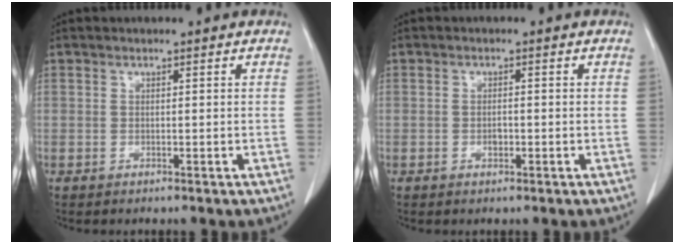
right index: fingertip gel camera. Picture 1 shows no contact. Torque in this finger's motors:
{"motor_torque": [0.10, 0.02, 0.02, 0.01]}